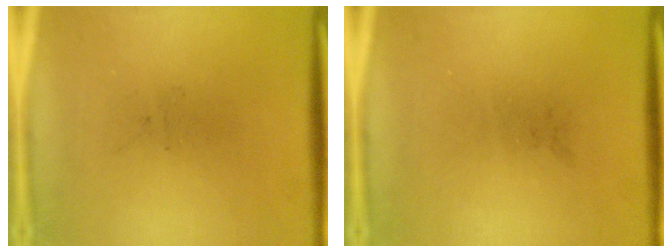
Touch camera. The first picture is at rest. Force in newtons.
{"total": 0.0}